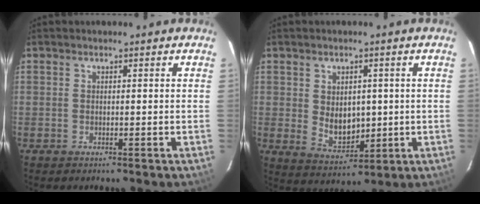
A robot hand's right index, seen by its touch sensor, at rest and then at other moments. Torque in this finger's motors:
{"motor_torque": [0.32, 0.13, 0.15, 0.02]}